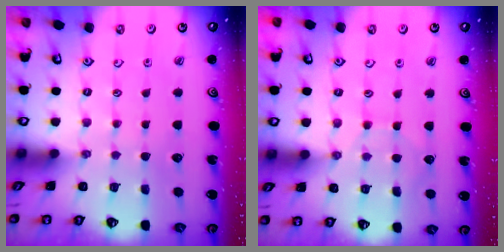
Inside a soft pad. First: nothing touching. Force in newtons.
{"total": 5.2, "press": 5.1, "slide": 0.6}